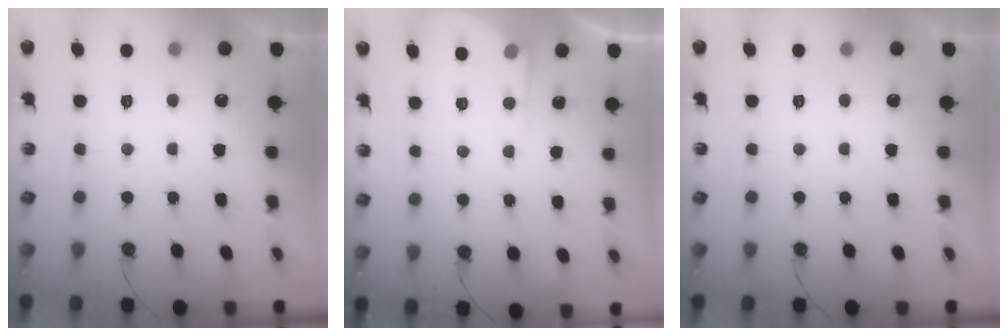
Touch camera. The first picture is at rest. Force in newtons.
{"total": 4.5, "press": 4.4, "slide": 0.6}
{"total": 0.0}